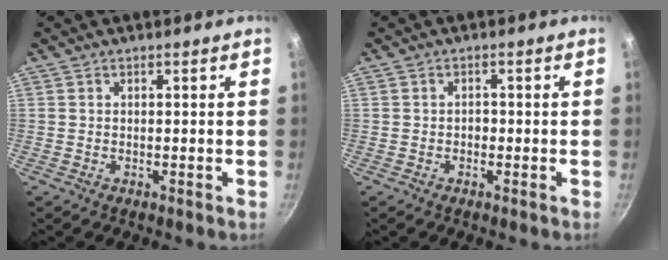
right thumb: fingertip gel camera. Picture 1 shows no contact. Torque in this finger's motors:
{"motor_torque": [0.55, 0.49, 0.46, 0.30, -0.02]}